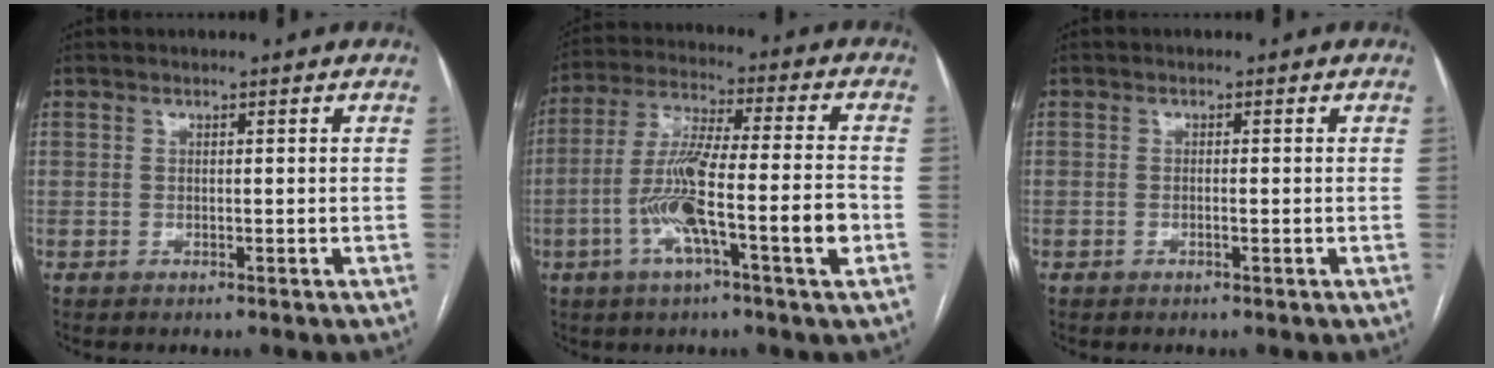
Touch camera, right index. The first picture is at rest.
{"total": 14.1, "force": [-4.2, 0.9, 13.5], "torque": [-0.250, 0.005, -0.079]}
{"total": 0.7, "force": [-0.2, 0.1, 0.7], "torque": [-0.013, 0.000, -0.002]}